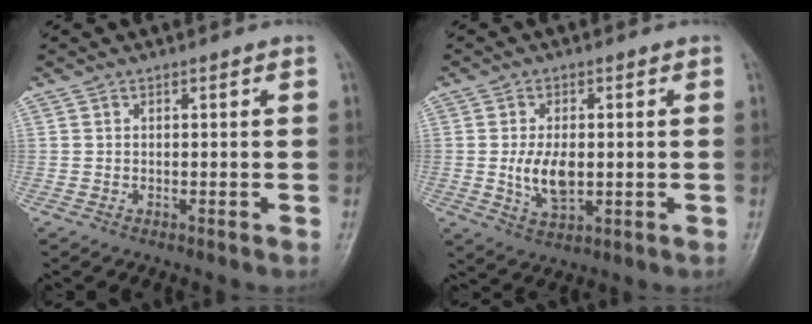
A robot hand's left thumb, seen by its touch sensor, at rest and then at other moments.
{"total": 6.6, "force": [-0.2, 3.7, 5.5], "torque": [-0.099, -0.010, 0.001]}